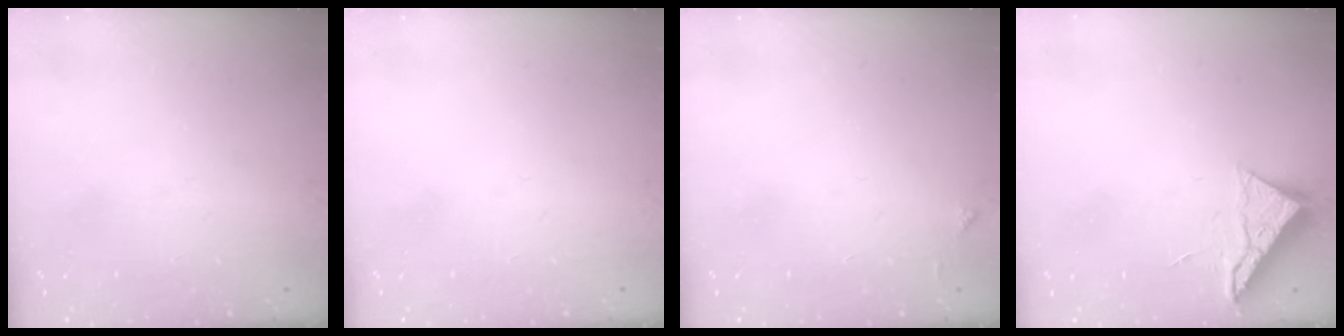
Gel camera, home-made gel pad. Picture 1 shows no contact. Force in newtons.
{"total": 0.0}
{"total": 3.8, "press": 3.7, "slide": 0.6}
{"total": 6.5, "press": 6.5, "slide": 0.1}